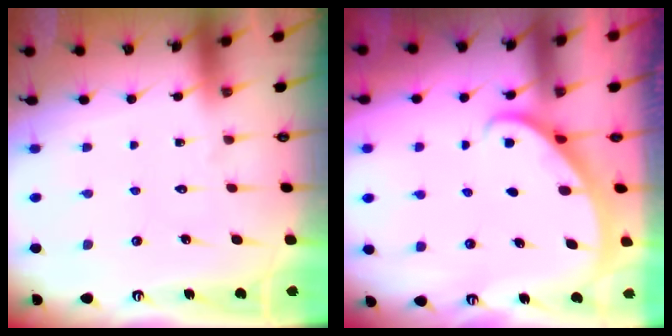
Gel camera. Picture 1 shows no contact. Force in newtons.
{"total": 2.3, "press": 2.3, "slide": 0.1}